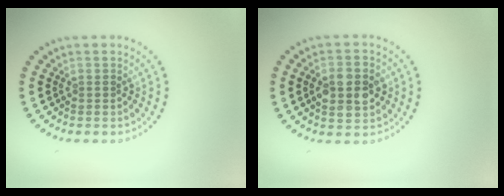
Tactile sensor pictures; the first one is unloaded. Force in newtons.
{"total": 4.3, "press": 4.3, "slide": 0.1}